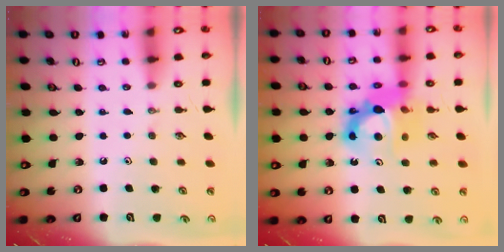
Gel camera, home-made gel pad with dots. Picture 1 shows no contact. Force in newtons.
{"total": 14.2, "press": 14.1, "slide": 1.6}